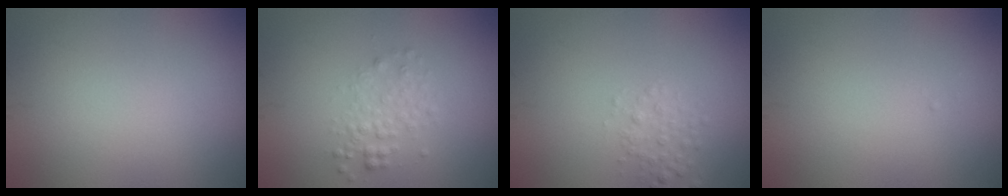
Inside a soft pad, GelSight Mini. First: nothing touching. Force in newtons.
{"total": 1.9, "press": 1.9, "slide": 0.1}
{"total": 1.5, "press": 1.5, "slide": 0.1}
{"total": 0.0}